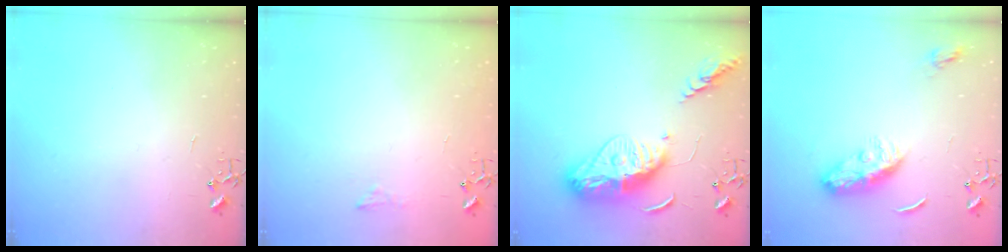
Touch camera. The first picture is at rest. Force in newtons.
{"total": 5.9, "press": 5.9, "slide": 0.8}
{"total": 16.9, "press": 16.8, "slide": 1.6}
{"total": 9.9, "press": 9.9, "slide": 0.1}